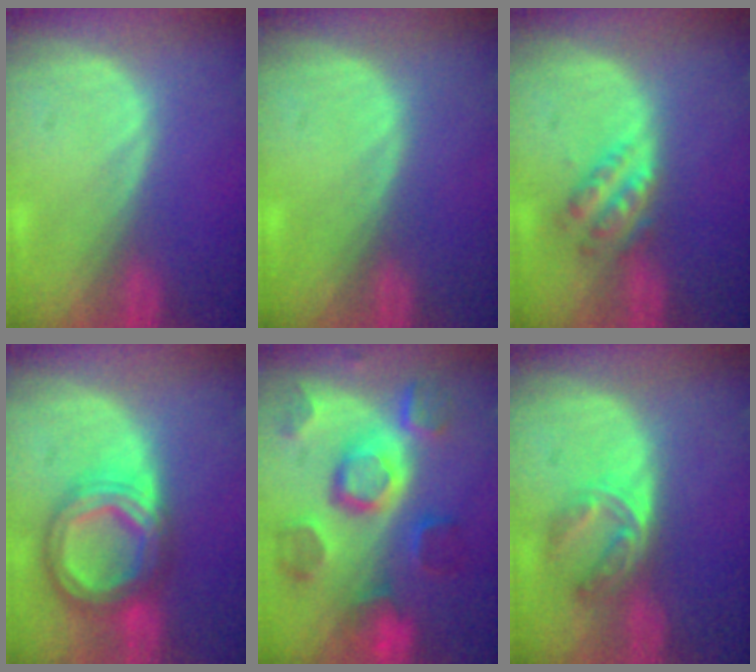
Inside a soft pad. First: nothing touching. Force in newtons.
{"total": 0.5, "press": 0.0, "slide": 0.5}
{"total": 4.6, "press": 4.1, "slide": 2.2}
{"total": 8.5, "press": 8.5, "slide": 0.6}
{"total": 11.3, "press": 10.0, "slide": 5.2}
{"total": 5.7, "press": 4.5, "slide": 3.5}